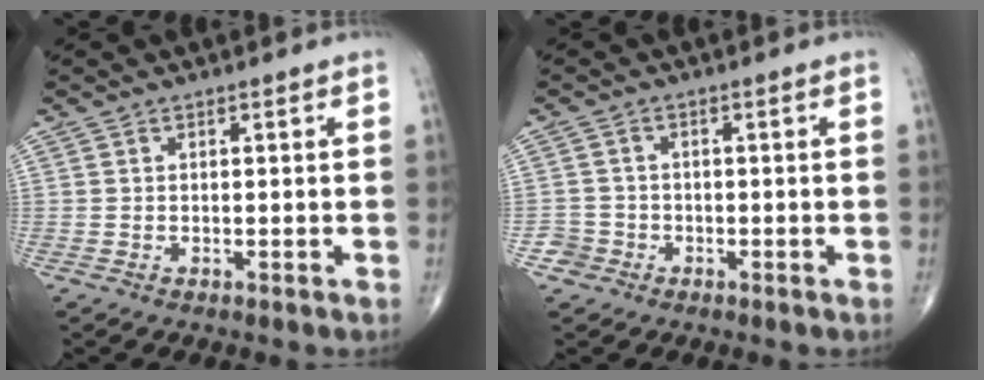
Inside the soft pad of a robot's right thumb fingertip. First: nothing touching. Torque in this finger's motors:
{"motor_torque": [0.31, 0.11, -0.42, -0.38, -0.01]}